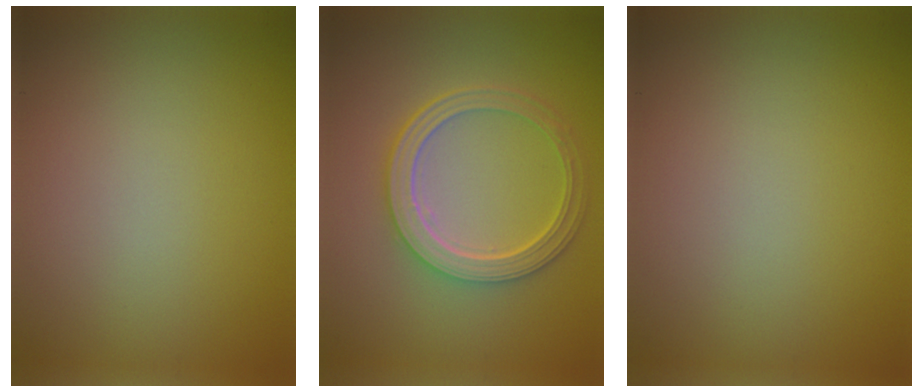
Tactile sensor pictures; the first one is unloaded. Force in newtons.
{"total": 4.9, "press": 3.9, "slide": 3.0}
{"total": 0.0}